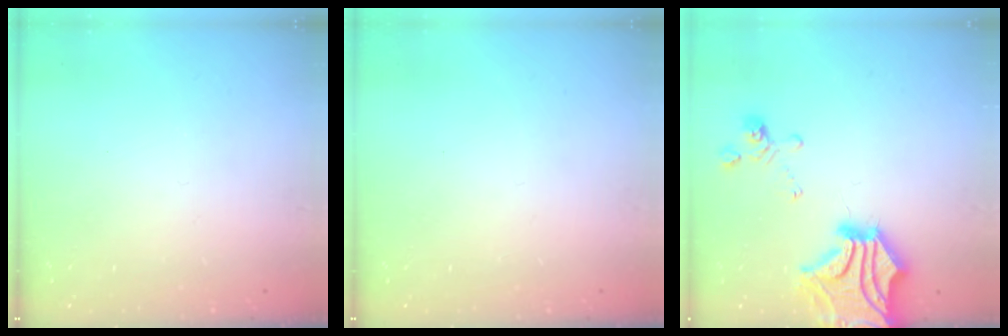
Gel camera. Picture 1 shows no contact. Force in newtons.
{"total": 0.0}
{"total": 9.1, "press": 8.6, "slide": 3.1}